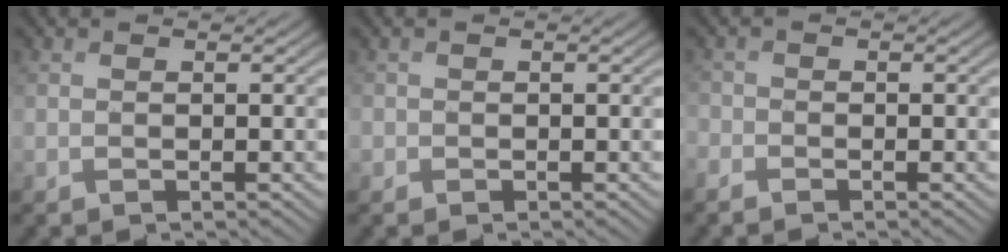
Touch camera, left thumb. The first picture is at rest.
{"total": 1.0, "force": [-0.1, 1.0, 0.0], "torque": [0.004, -0.004, -0.009]}
{"total": 1.7, "force": [-1.4, 1.0, 0.3], "torque": [-0.007, -0.005, -0.037]}